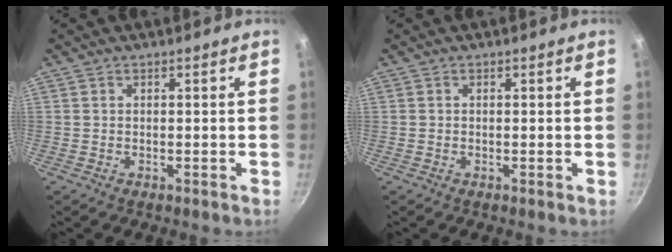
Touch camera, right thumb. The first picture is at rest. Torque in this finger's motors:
{"motor_torque": [0.20, 0.07, 0.24, -0.17, 0.00]}